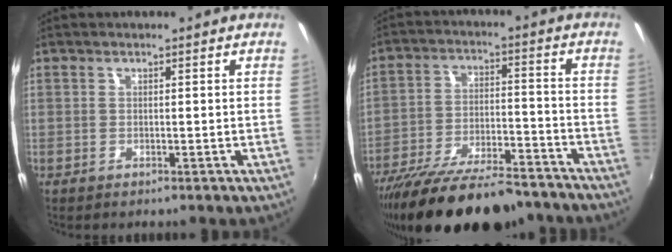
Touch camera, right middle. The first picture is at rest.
{"total": 22.4, "force": [-18.5, 6.2, 11.0], "torque": [-0.202, -0.038, -0.277]}